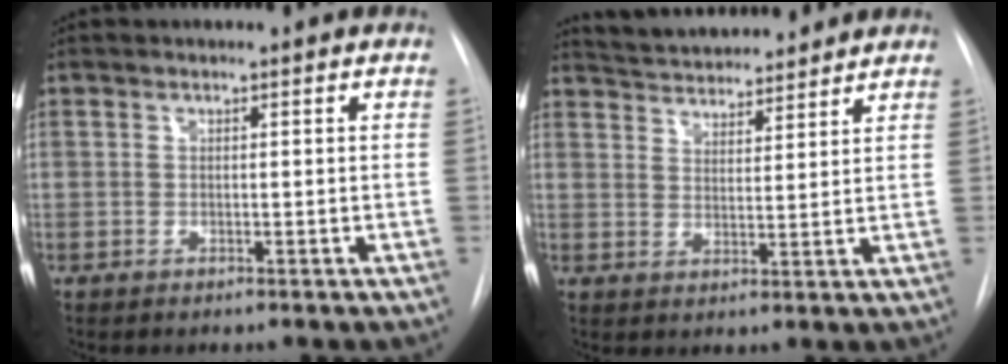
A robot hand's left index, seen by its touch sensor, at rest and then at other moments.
{"total": 12.7, "force": [11.9, 2.5, 3.7], "torque": [-0.055, 0.021, 0.180]}